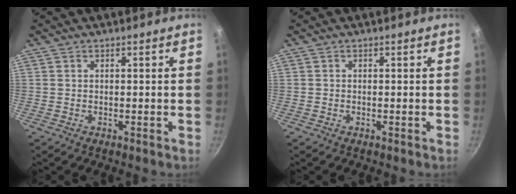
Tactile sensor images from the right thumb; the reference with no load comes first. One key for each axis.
{"total": 0.0}